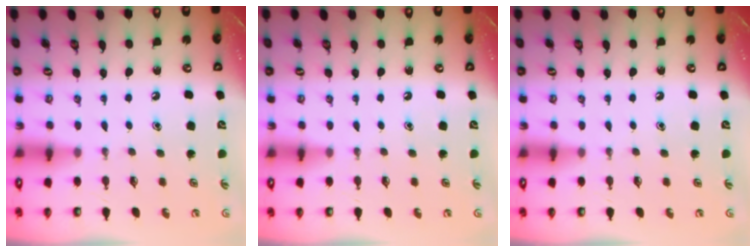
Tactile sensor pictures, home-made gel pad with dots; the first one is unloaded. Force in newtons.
{"total": 0.0}
{"total": 0.0}